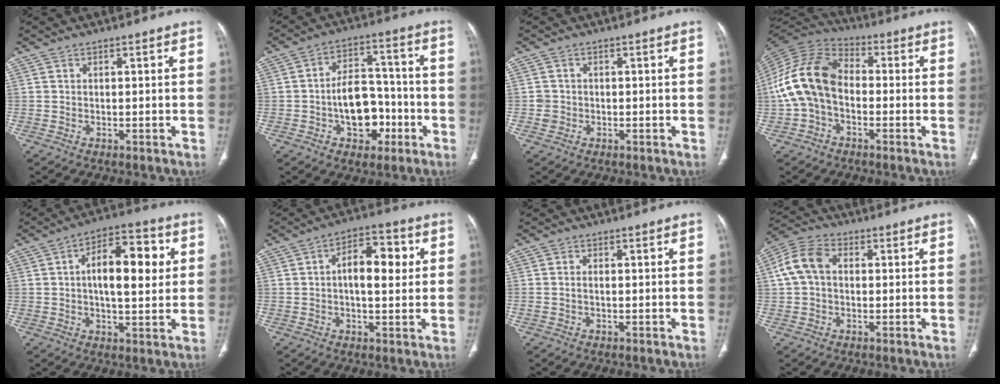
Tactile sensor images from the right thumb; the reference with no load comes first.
{"total": 11.7, "force": [-3.7, 7.9, 7.8], "torque": [-0.084, 0.044, -0.055]}
{"total": 1.9, "force": [-0.4, 1.8, 0.4], "torque": [-0.001, 0.006, -0.008]}
{"total": 13.8, "force": [-1.6, 9.5, 9.9], "torque": [-0.193, 0.039, -0.041]}
{"total": 13.5, "force": [2.3, 6.0, 11.9], "torque": [-0.158, 0.013, 0.029]}
{"total": 9.8, "force": [1.4, 4.8, 8.4], "torque": [-0.107, 0.016, 0.014]}
{"total": 1.0, "force": [-0.2, 0.5, 0.9], "torque": [-0.024, 0.003, -0.002]}
{"total": 7.8, "force": [0.8, 5.6, 5.4], "torque": [-0.112, 0.027, 0.008]}